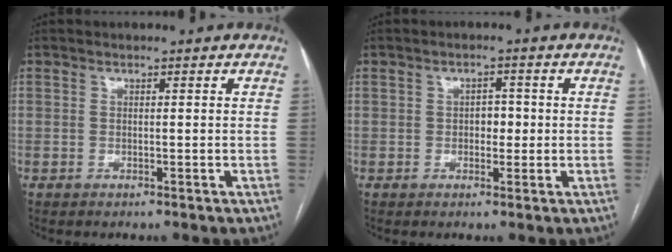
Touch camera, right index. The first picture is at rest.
{"total": 2.4, "force": [-0.2, 1.5, 1.9], "torque": [-0.022, 0.005, -0.002]}